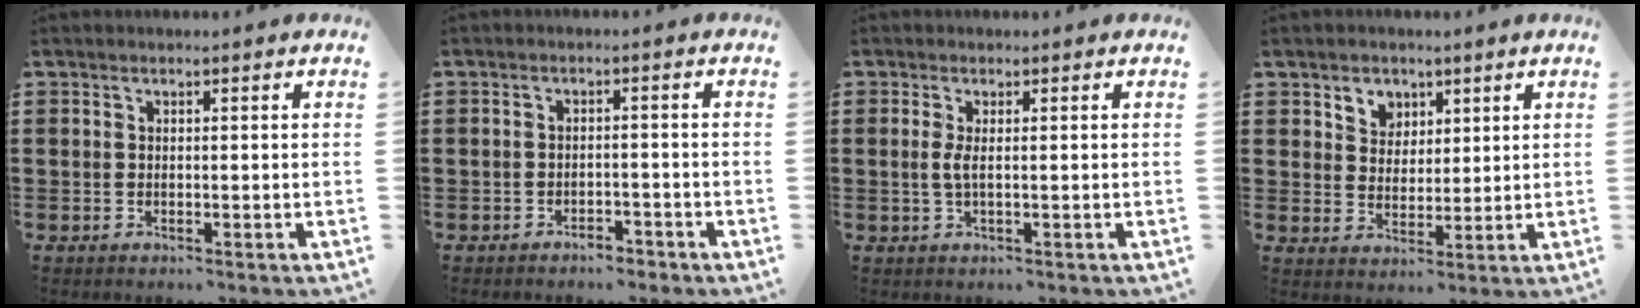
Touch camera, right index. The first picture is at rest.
{"total": 2.2, "force": [-2.1, 0.5, 0.4], "torque": [-0.013, 0.000, -0.044]}
{"total": 2.0, "force": [0.0, 0.2, 2.0], "torque": [-0.047, -0.007, -0.003]}
{"total": 4.0, "force": [2.4, 3.2, 0.3], "torque": [-0.024, 0.012, 0.043]}